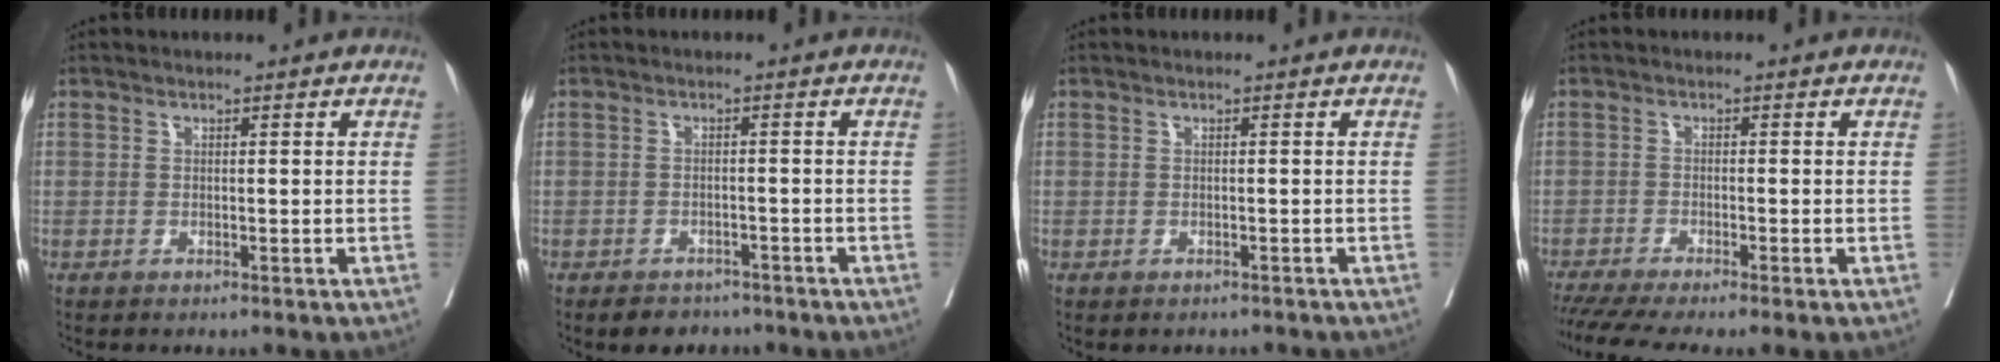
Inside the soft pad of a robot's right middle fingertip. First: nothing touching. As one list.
[{"total": 4.9, "force": [-4.1, 2.5, 1.1], "torque": [-0.012, 0.004, -0.055]}, {"total": 1.8, "force": [-1.7, 0.7, 0.2], "torque": [0.000, -0.001, -0.025]}, {"total": 7.6, "force": [-6.2, 0.0, 4.4], "torque": [-0.064, -0.012, -0.101]}]